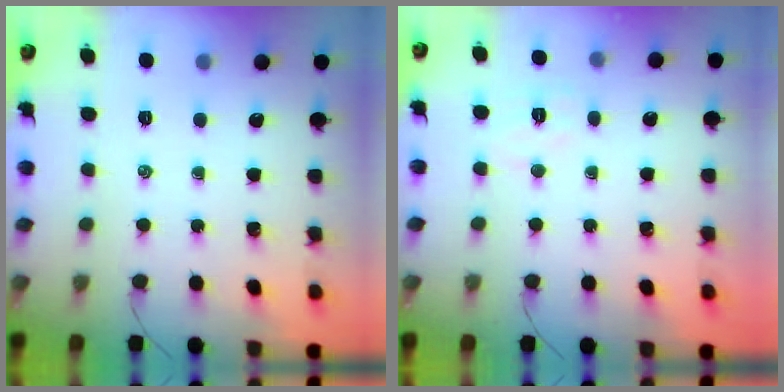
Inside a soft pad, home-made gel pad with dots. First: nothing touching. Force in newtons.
{"total": 5.8, "press": 5.7, "slide": 1.2}